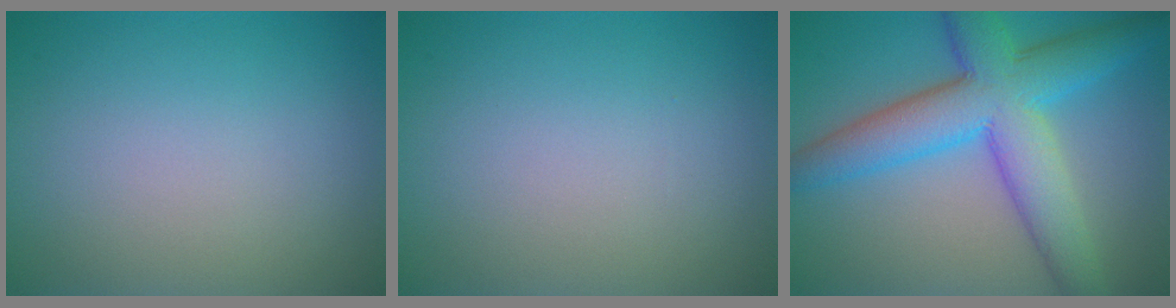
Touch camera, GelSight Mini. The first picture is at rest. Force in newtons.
{"total": 0.0}
{"total": 9.2, "press": 9.2, "slide": 0.2}